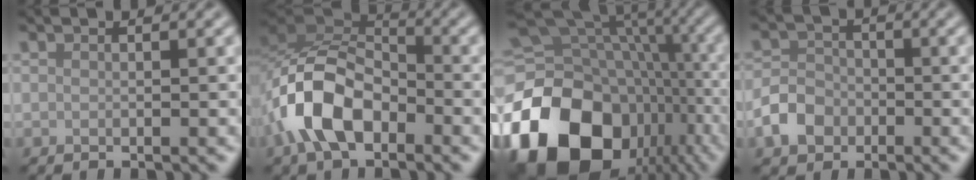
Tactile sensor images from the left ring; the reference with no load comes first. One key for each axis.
{"total": 7.6, "fx": -3.5, "fy": 4.4, "fz": 5.1, "tx": -0.098, "ty": 0.009, "tz": -0.079}
{"total": 21.0, "fx": -8.4, "fy": 15.3, "fz": 11.8, "tx": -0.232, "ty": -0.019, "tz": -0.117}
{"total": 3.3, "fx": -1.7, "fy": 2.6, "fz": 1.4, "tx": -0.028, "ty": 0.001, "tz": -0.036}